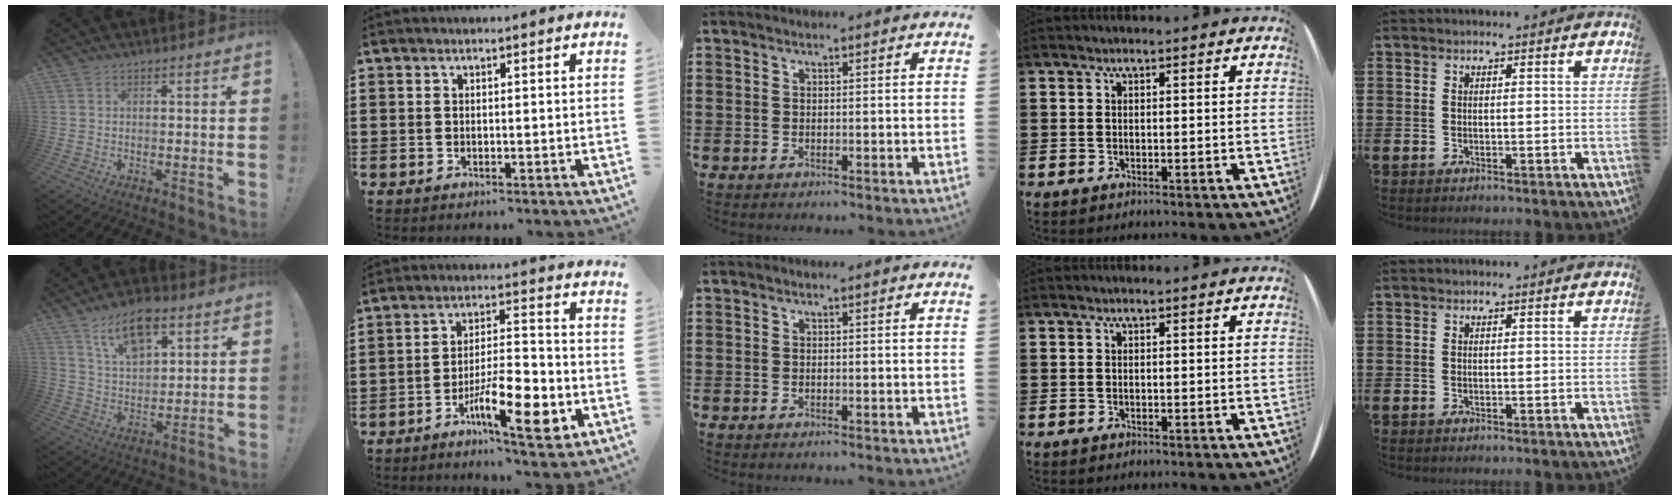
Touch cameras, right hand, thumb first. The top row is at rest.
{"thumb": {"total": 12.5, "force": [7.7, 6.5, 7.4], "torque": [-0.124, -0.030, 0.139]}, "index": {"total": 10.9, "force": [-4.9, 3.4, 9.2], "torque": [-0.162, 0.011, -0.083]}}